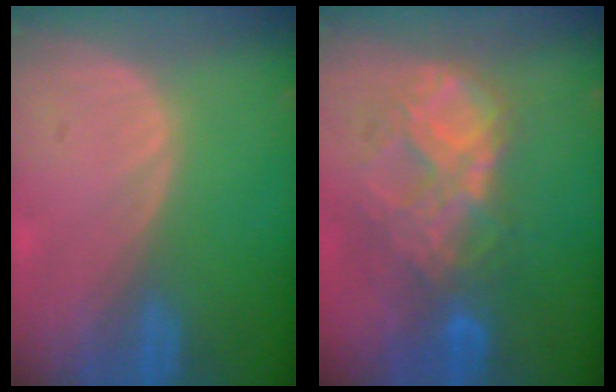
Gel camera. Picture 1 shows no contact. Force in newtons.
{"total": 9.0, "press": 7.7, "slide": 4.6}